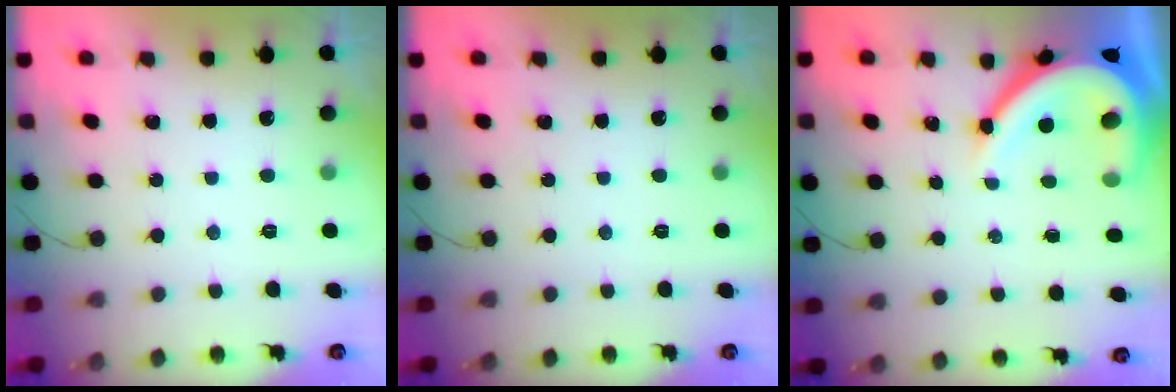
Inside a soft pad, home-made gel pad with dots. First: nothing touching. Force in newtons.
{"total": 0.0}
{"total": 13.6, "press": 13.5, "slide": 1.7}